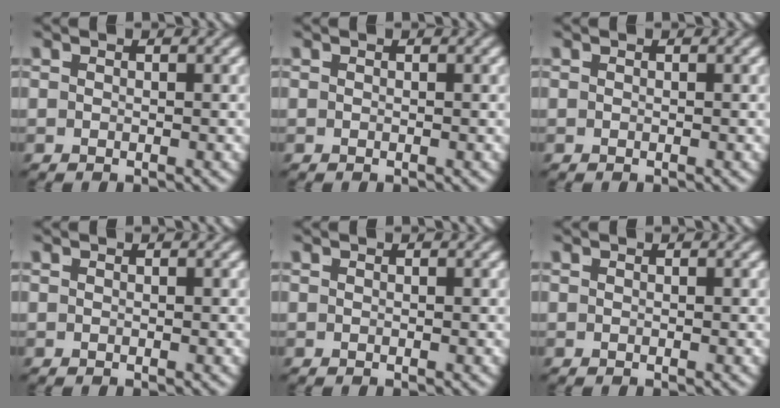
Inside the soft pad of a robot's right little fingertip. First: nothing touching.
{"total": 0.0}
{"total": 0.0}
{"total": 0.0}
{"total": 0.0}
{"total": 0.0}